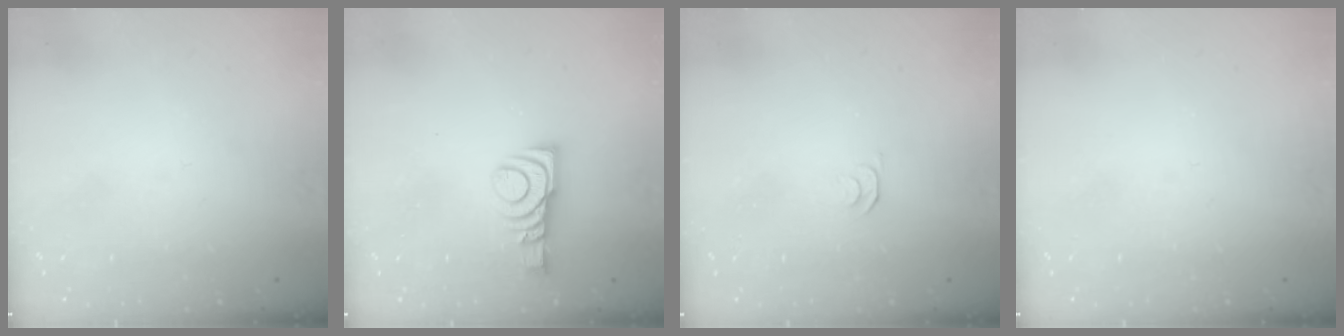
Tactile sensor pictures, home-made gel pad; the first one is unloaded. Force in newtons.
{"total": 9.1, "press": 9.1, "slide": 0.4}
{"total": 3.9, "press": 3.8, "slide": 0.5}
{"total": 0.0}